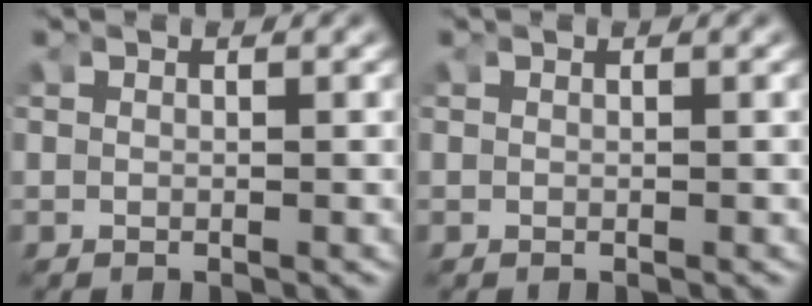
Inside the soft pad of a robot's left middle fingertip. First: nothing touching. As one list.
[{"total": 0.0}]